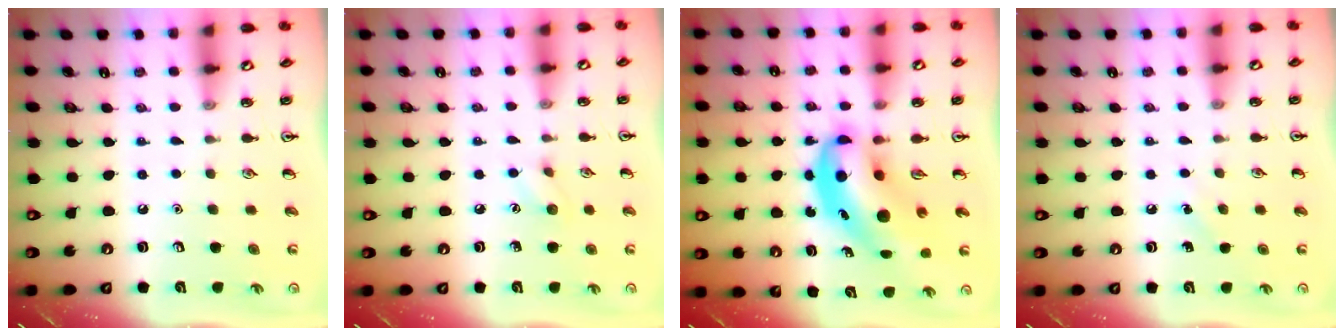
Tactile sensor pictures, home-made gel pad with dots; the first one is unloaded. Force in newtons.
{"total": 5.4, "press": 5.3, "slide": 1.3}
{"total": 10.0, "press": 9.5, "slide": 2.9}
{"total": 4.1, "press": 3.9, "slide": 1.1}